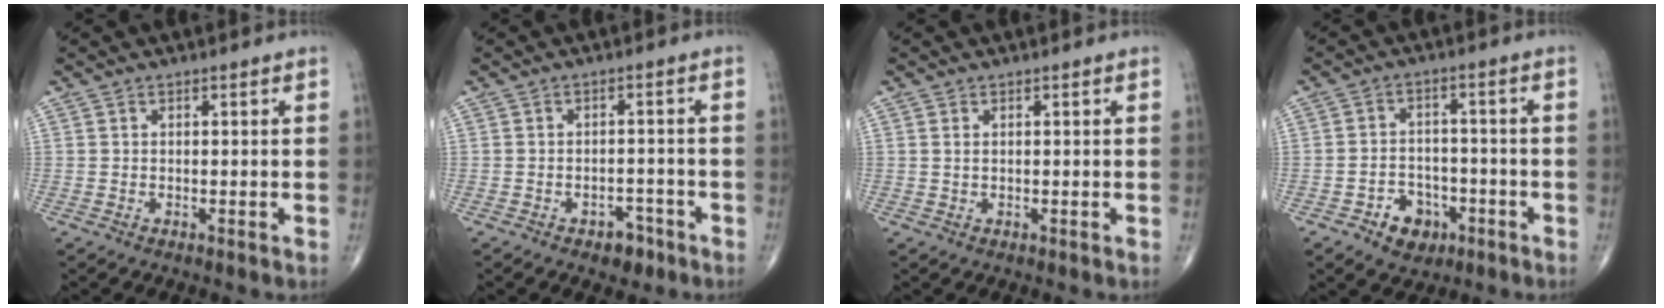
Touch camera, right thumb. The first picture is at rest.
{"total": 3.9, "force": [-2.4, 2.4, 1.9], "torque": [-0.010, 0.019, -0.029]}
{"total": 0.8, "force": [0.3, 0.5, 0.6], "torque": [-0.015, 0.002, 0.010]}
{"total": 6.8, "force": [-3.4, 5.1, 3.0], "torque": [-0.020, 0.028, -0.049]}